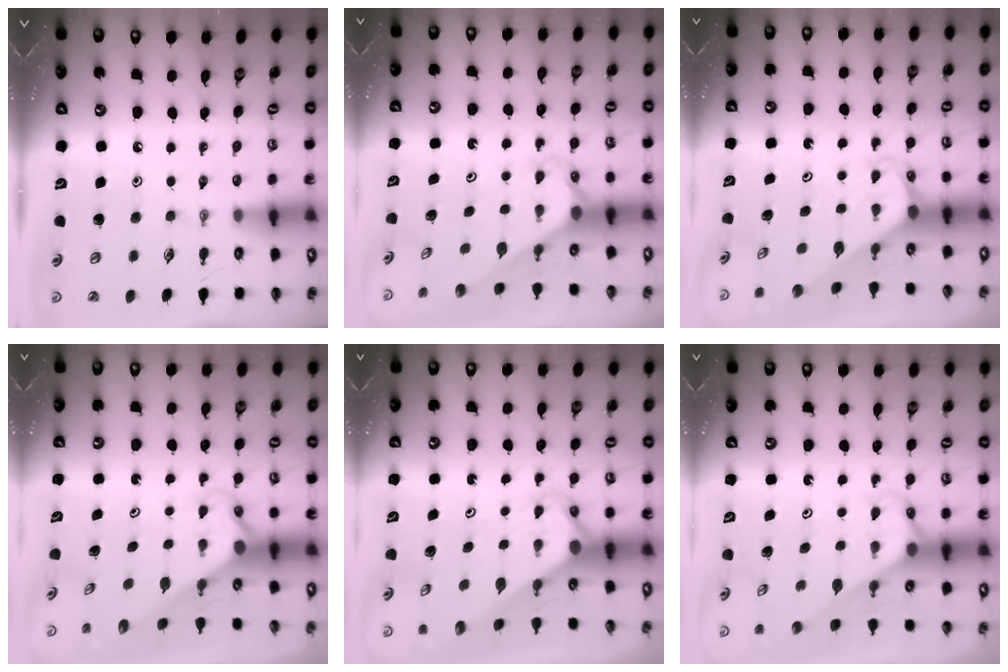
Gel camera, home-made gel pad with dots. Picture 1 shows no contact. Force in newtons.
{"total": 2.3, "press": 2.3, "slide": 0.2}
{"total": 1.8, "press": 1.8, "slide": 0.1}
{"total": 2.8, "press": 2.8, "slide": 0.2}
{"total": 3.1, "press": 3.1, "slide": 0.2}
{"total": 2.7, "press": 2.7, "slide": 0.2}